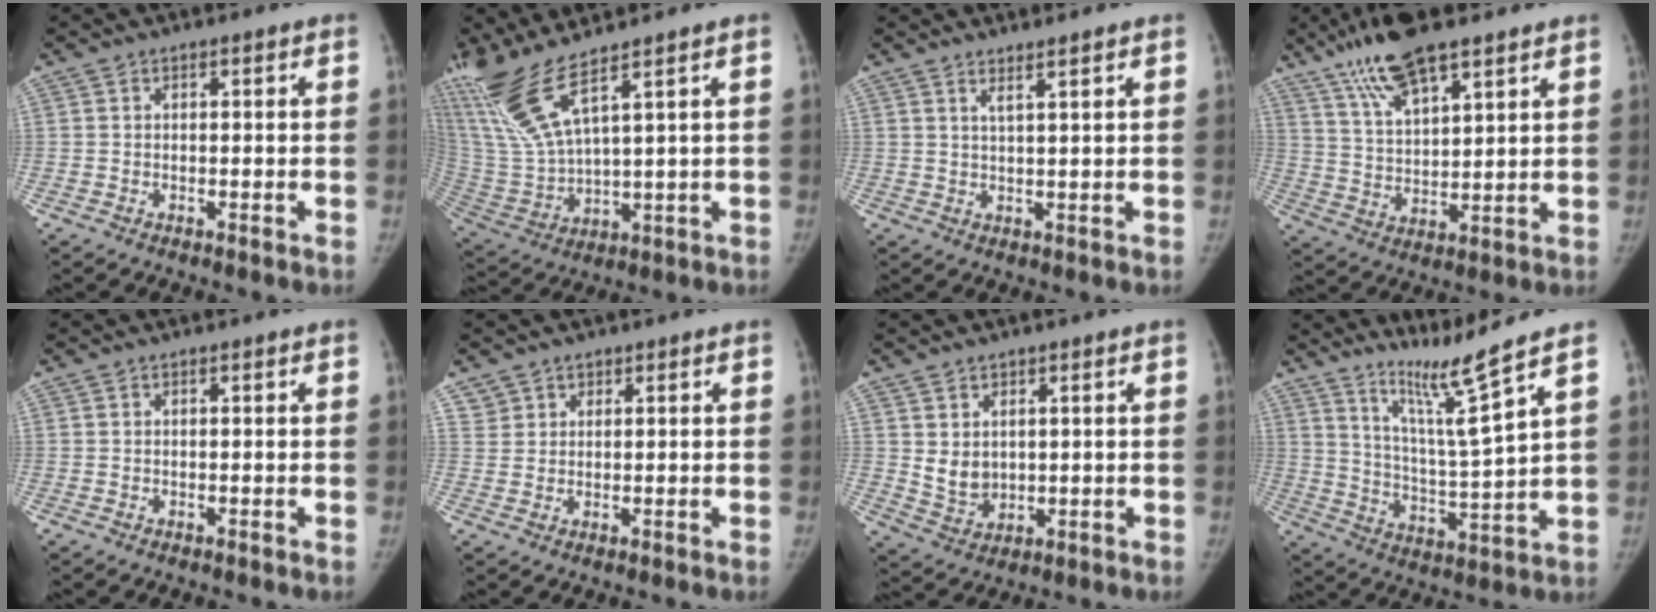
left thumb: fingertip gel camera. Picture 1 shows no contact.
{"total": 12.8, "force": [9.3, 1.1, 8.8], "torque": [-0.209, -0.051, 0.206]}
{"total": 2.3, "force": [1.7, -0.4, 1.5], "torque": [-0.033, -0.020, 0.034]}
{"total": 13.0, "force": [9.2, 3.6, 8.4], "torque": [-0.149, -0.032, 0.179]}
{"total": 0.0}
{"total": 2.4, "force": [1.7, 1.6, -0.5], "torque": [0.027, -0.010, 0.027]}
{"total": 5.1, "force": [1.5, 4.1, 2.6], "torque": [-0.035, -0.021, 0.047]}
{"total": 10.6, "force": [8.1, -2.3, 6.3], "torque": [-0.111, -0.083, 0.156]}